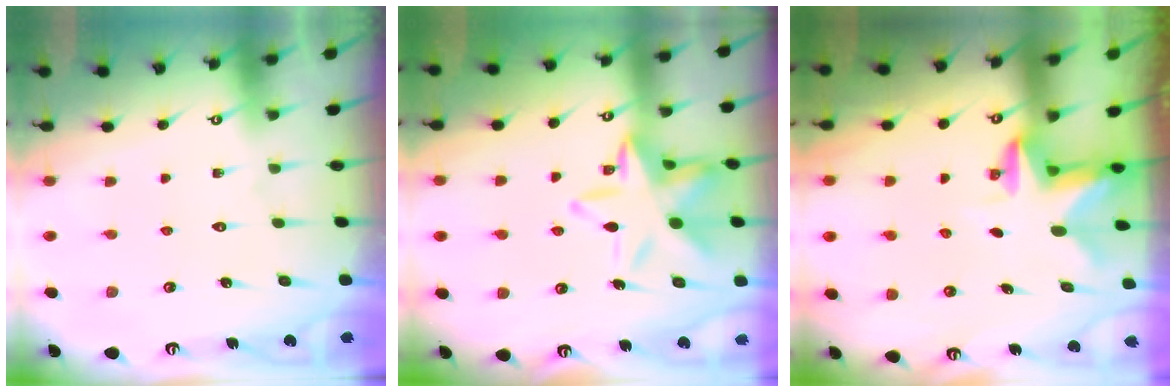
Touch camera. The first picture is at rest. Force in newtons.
{"total": 14.8, "press": 14.7, "slide": 1.1}
{"total": 2.5, "press": 2.4, "slide": 0.4}